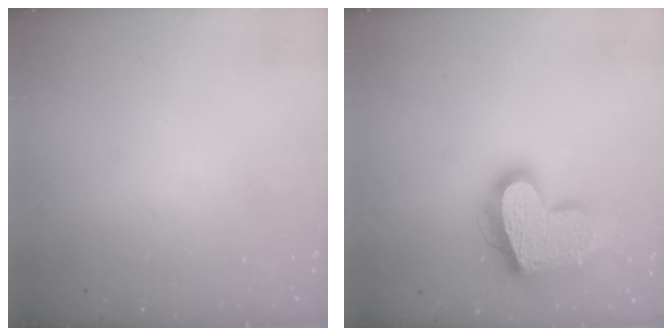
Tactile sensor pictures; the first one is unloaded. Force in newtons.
{"total": 20.5, "press": 20.4, "slide": 1.7}